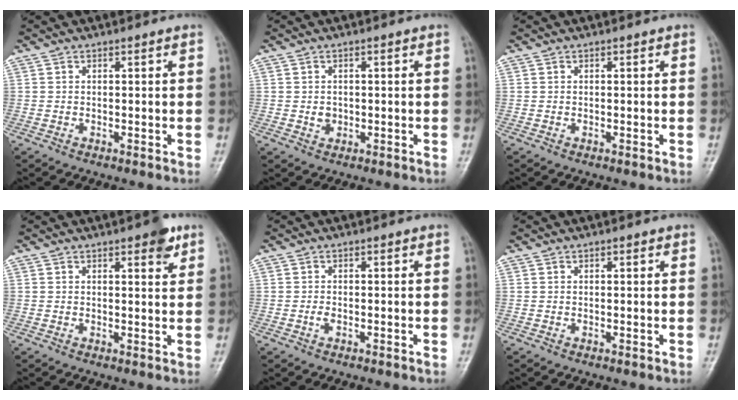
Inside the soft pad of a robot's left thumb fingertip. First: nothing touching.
{"total": 1.8, "force": [-0.2, 1.6, 0.9], "torque": [-0.006, 0.002, 0.000]}
{"total": 0.0}
{"total": 4.1, "force": [2.4, 1.4, 3.0], "torque": [-0.029, -0.011, 0.027]}
{"total": 1.1, "force": [-0.3, 0.6, 0.8], "torque": [-0.018, -0.001, -0.008]}
{"total": 0.9, "force": [0.5, 0.4, 0.7], "torque": [-0.008, 0.000, 0.004]}